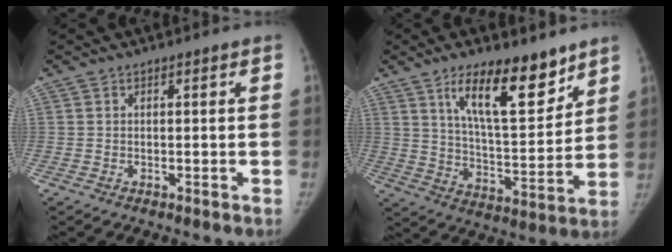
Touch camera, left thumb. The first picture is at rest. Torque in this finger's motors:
{"motor_torque": [1.60, 1.60, 0.93, -0.63, 0.06]}